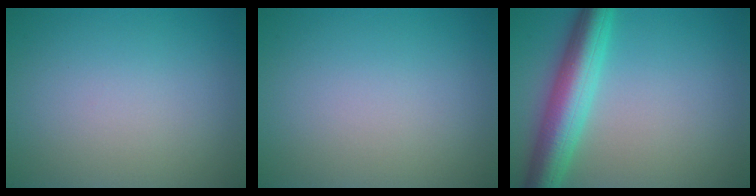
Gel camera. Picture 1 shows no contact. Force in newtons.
{"total": 0.0}
{"total": 6.7, "press": 6.7, "slide": 0.3}